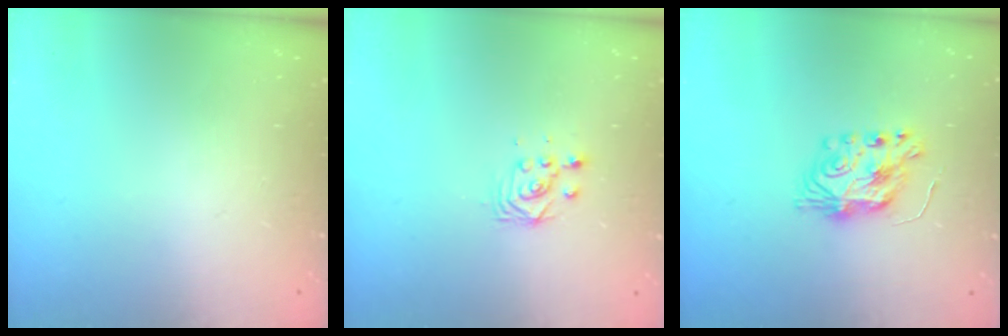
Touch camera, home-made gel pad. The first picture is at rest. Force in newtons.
{"total": 3.0, "press": 3.0, "slide": 0.2}
{"total": 7.9, "press": 7.9, "slide": 0.5}